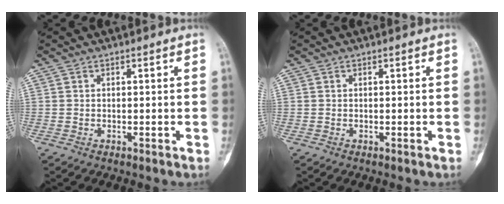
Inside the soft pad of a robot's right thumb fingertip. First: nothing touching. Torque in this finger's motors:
{"motor_torque": [0.18, 0.18, -0.02, 0.01, 0.00]}